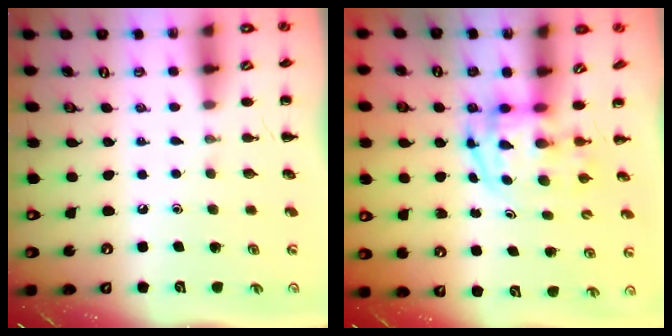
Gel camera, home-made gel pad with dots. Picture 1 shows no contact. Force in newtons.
{"total": 3.8, "press": 3.7, "slide": 0.6}